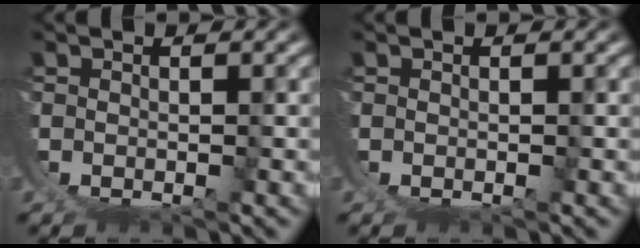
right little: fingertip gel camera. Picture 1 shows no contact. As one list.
[{"total": 0.0}]